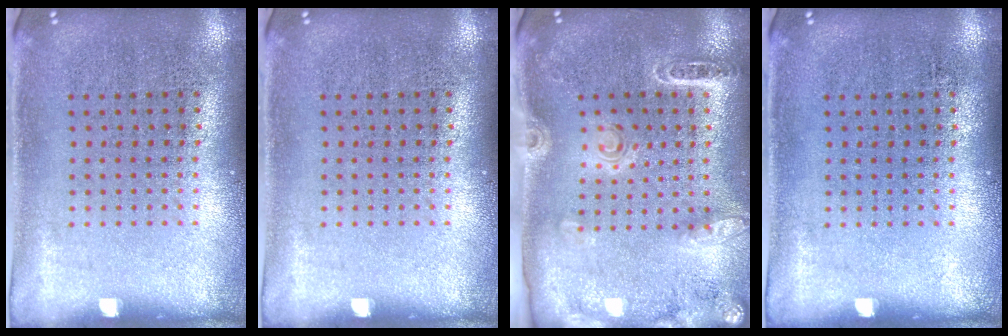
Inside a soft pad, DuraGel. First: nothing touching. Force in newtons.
{"total": 0.0}
{"total": 1.7, "press": 1.7, "slide": 0.1}
{"total": 0.0}